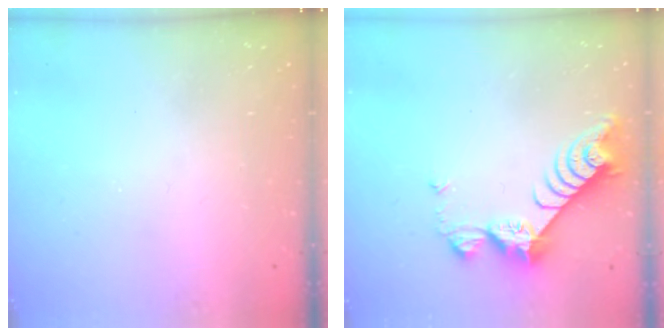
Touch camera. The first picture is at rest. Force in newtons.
{"total": 9.1, "press": 9.1, "slide": 0.6}